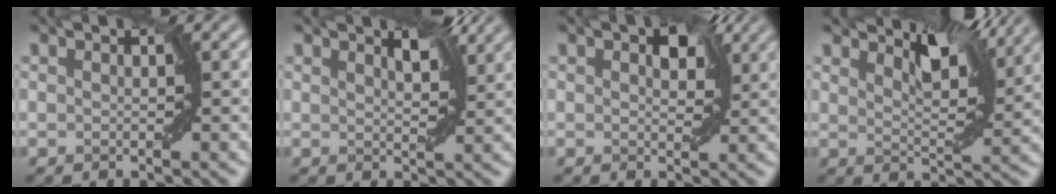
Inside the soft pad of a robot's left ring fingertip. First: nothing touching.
{"total": 2.7, "force": [2.1, 0.6, 1.7], "torque": [-0.025, 0.002, 0.034]}
{"total": 3.4, "force": [1.5, 1.8, 2.5], "torque": [-0.035, 0.004, 0.023]}
{"total": 5.2, "force": [4.1, 1.2, 2.9], "torque": [-0.057, 0.001, 0.067]}